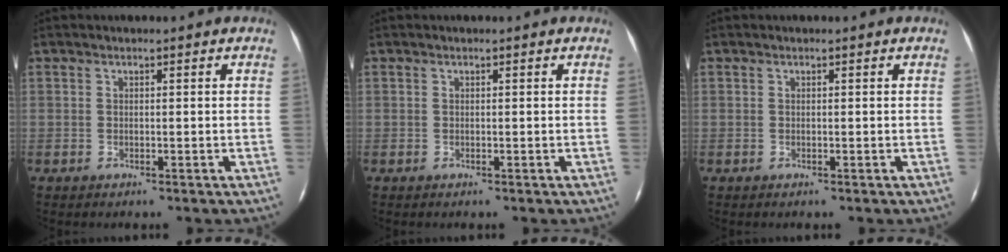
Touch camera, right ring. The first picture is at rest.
{"total": 0.0}
{"total": 0.0}